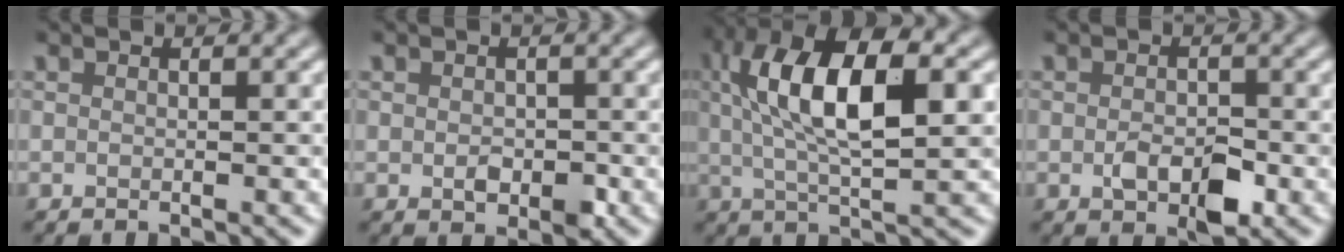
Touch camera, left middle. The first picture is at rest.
{"total": 1.9, "force": [-0.4, 1.5, 1.2], "torque": [-0.017, -0.005, -0.010]}
{"total": 10.2, "force": [2.2, 4.0, 9.1], "torque": [-0.159, 0.013, 0.034]}
{"total": 3.0, "force": [-1.0, 1.7, 2.3], "torque": [-0.038, -0.004, -0.015]}